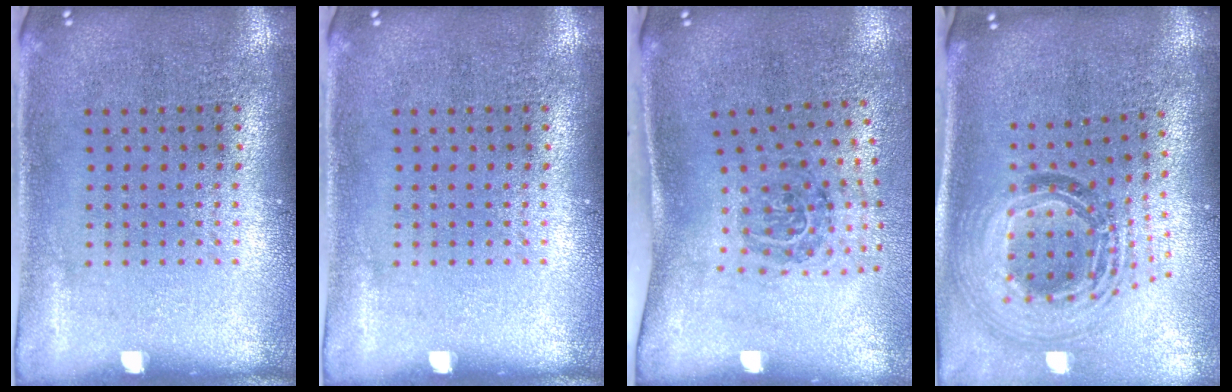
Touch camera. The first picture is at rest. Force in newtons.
{"total": 0.0}
{"total": 1.9, "press": 1.2, "slide": 1.4}
{"total": 1.9, "press": 1.6, "slide": 1.0}